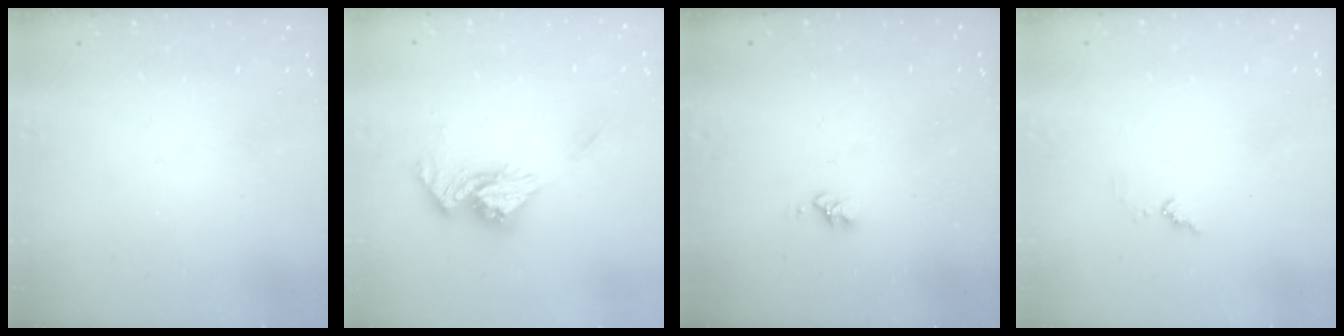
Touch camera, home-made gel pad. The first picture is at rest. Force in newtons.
{"total": 12.3, "press": 12.3, "slide": 1.3}
{"total": 2.8, "press": 2.8, "slide": 0.3}
{"total": 4.9, "press": 4.9, "slide": 0.3}